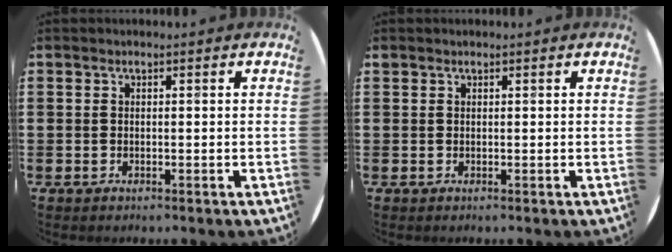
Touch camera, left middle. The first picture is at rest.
{"total": 0.0}